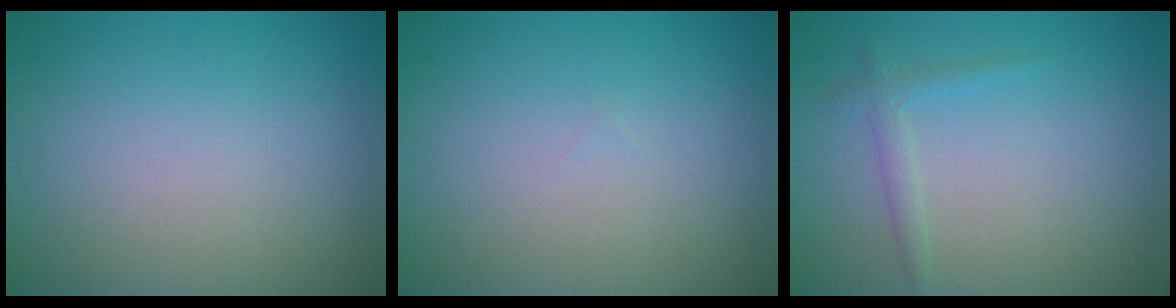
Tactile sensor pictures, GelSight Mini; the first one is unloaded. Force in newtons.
{"total": 0.0}
{"total": 1.3, "press": 1.3, "slide": 0.0}